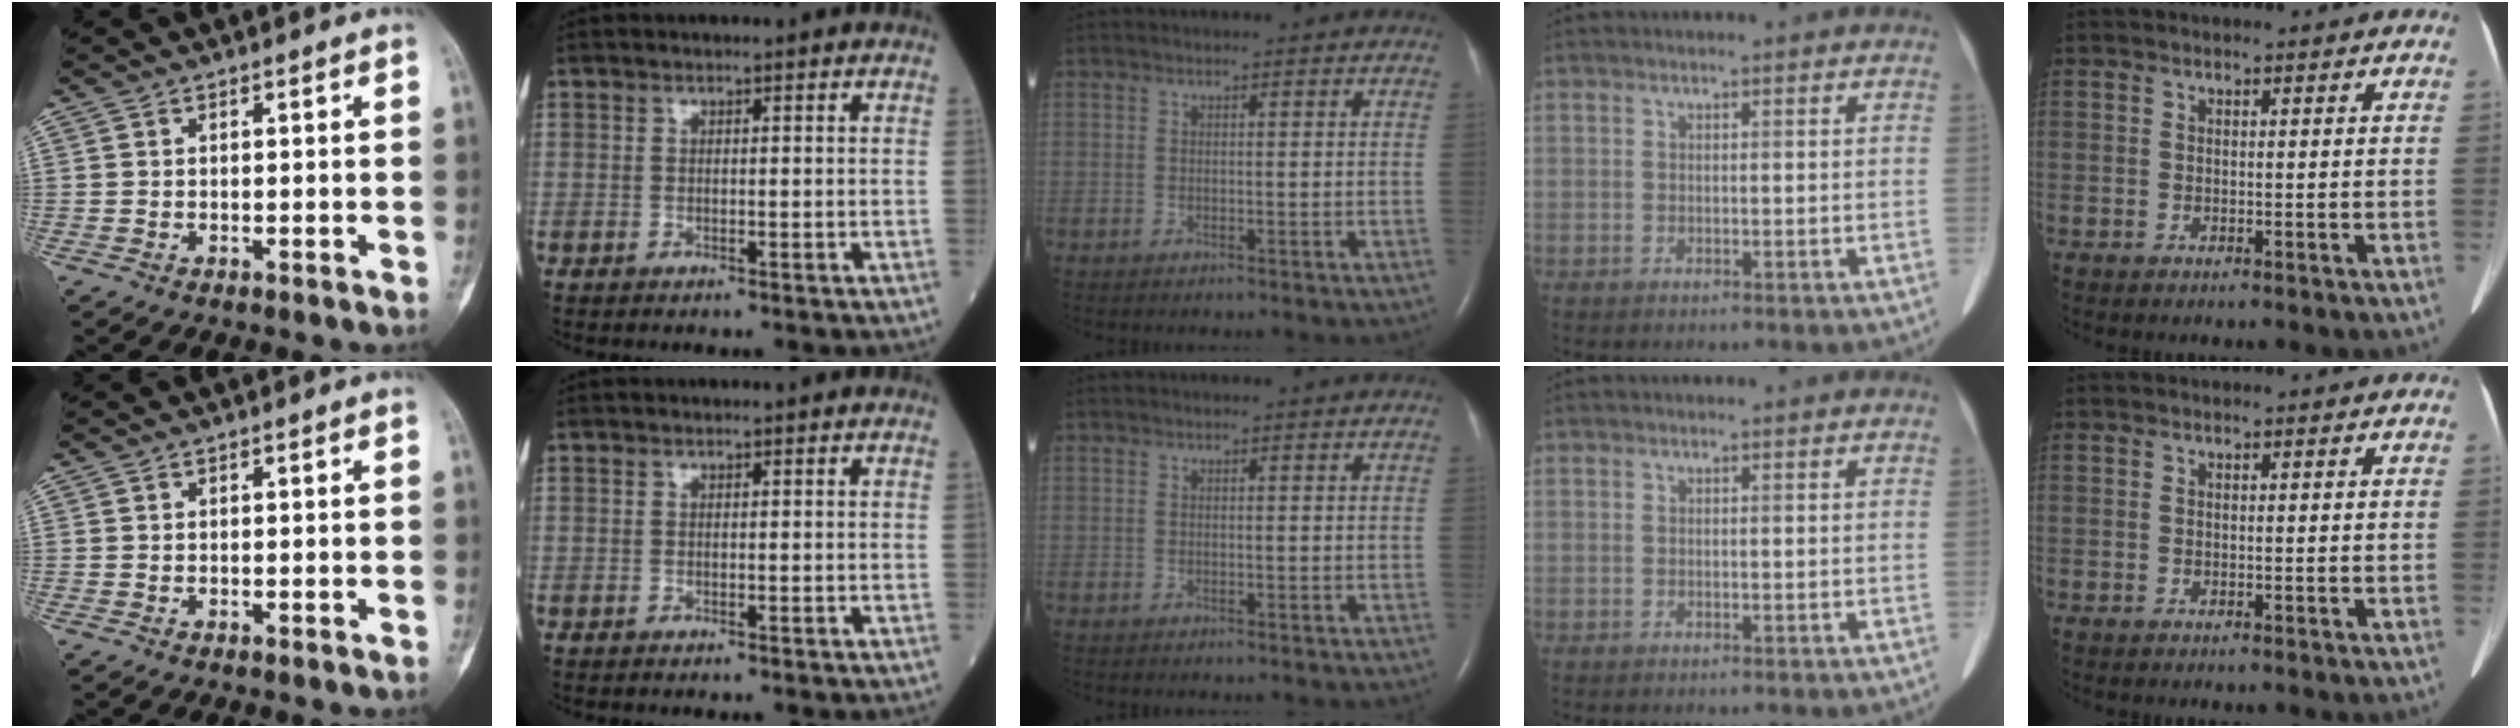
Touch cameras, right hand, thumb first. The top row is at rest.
{}